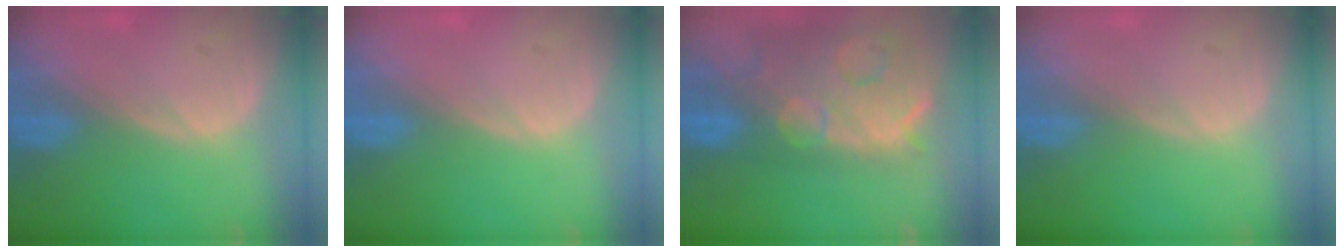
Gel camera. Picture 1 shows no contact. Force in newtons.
{"total": 0.0}
{"total": 14.7, "press": 11.9, "slide": 8.6}
{"total": 0.0}